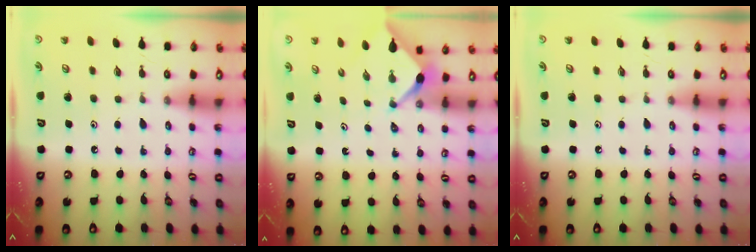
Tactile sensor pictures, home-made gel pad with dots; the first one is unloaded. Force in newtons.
{"total": 2.4, "press": 2.4, "slide": 0.2}
{"total": 0.0}